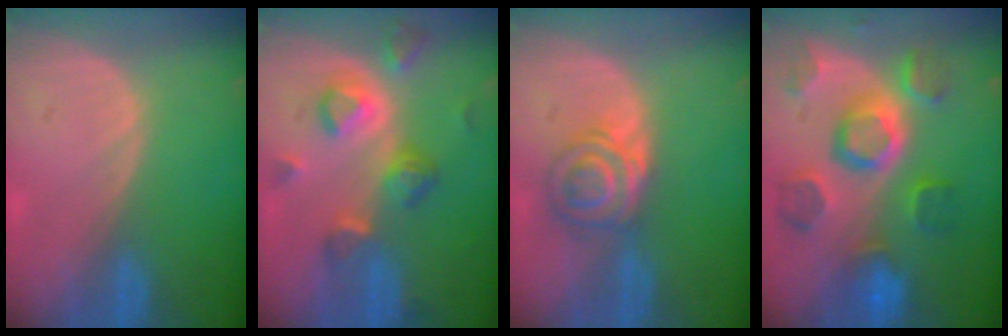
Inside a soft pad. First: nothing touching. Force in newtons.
{"total": 8.1, "press": 7.2, "slide": 3.7}
{"total": 6.0, "press": 5.6, "slide": 2.2}
{"total": 11.4, "press": 10.1, "slide": 5.3}